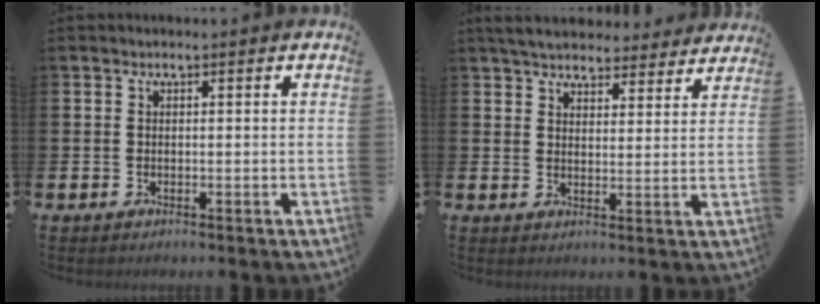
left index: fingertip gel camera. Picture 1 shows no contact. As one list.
[{"total": 5.3, "force": [5.1, 1.2, 0.8], "torque": [-0.030, -0.028, 0.091]}]